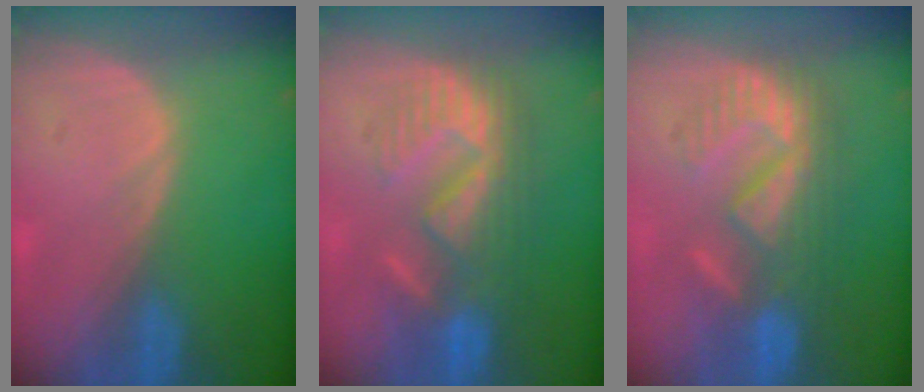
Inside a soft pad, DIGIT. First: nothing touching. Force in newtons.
{"total": 8.6, "press": 8.5, "slide": 1.4}
{"total": 8.8, "press": 8.7, "slide": 1.7}